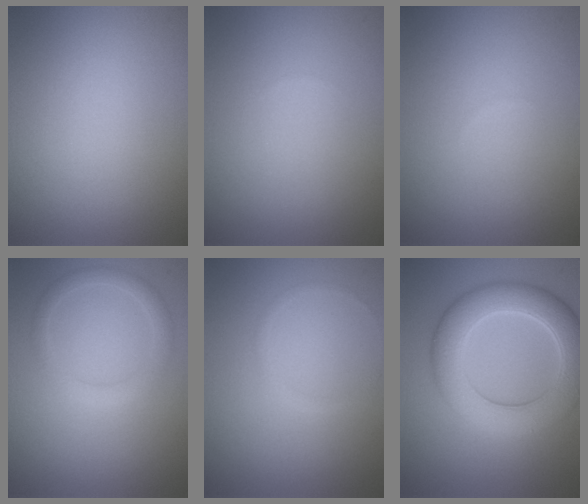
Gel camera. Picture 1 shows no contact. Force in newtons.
{"total": 0.0}
{"total": 0.0}
{"total": 1.9, "press": 1.9, "slide": 0.1}
{"total": 0.7, "press": 0.7, "slide": 0.1}
{"total": 7.3, "press": 7.3, "slide": 0.2}